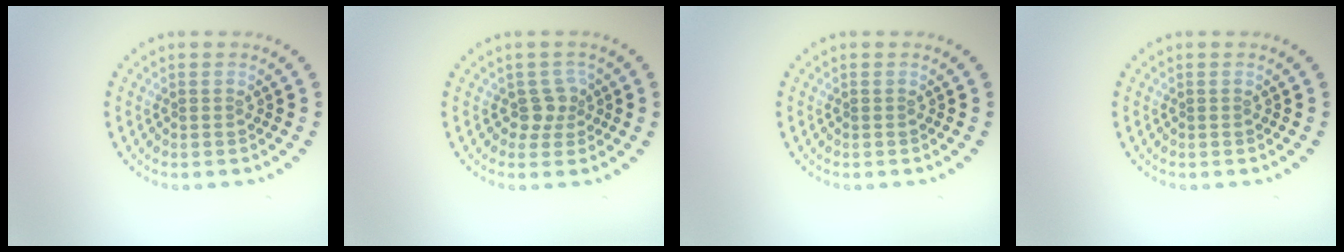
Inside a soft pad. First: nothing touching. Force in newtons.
{"total": 1.9, "press": 1.4, "slide": 1.2}
{"total": 0.0}
{"total": 0.0}